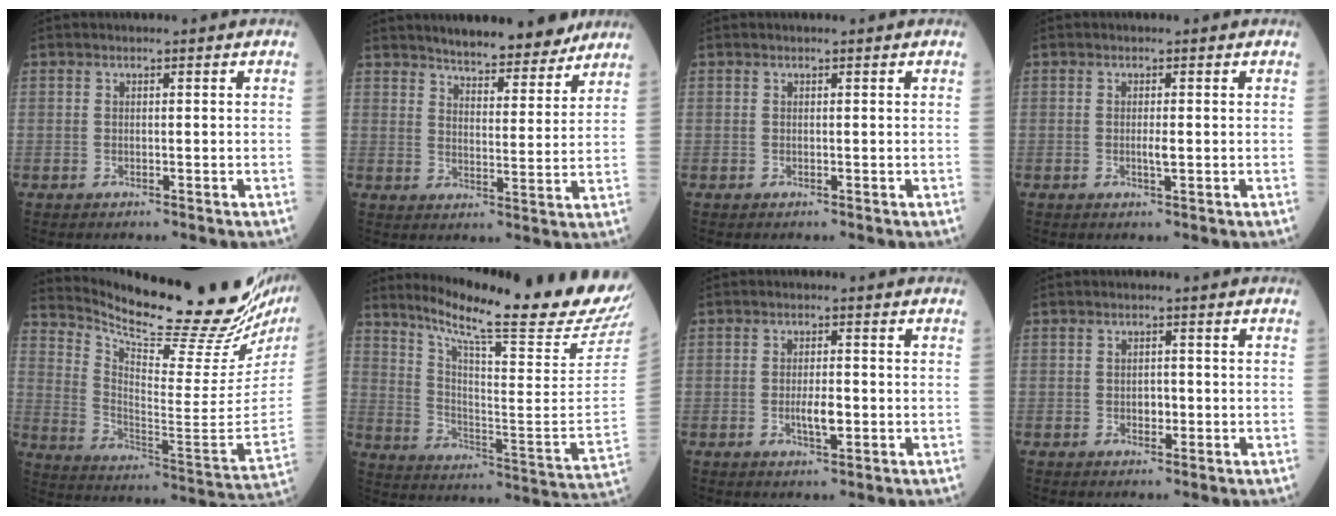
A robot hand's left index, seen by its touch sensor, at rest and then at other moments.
{"total": 12.1, "force": [10.9, 2.3, 4.8], "torque": [-0.058, -0.008, 0.146]}
{"total": 0.0}
{"total": 1.3, "force": [-0.1, 0.1, 1.3], "torque": [-0.027, -0.002, -0.001]}
{"total": 25.4, "force": [23.1, 1.2, 10.4], "torque": [-0.183, -0.113, 0.323]}
{"total": 24.1, "force": [21.2, -1.4, 11.3], "torque": [-0.194, -0.107, 0.297]}
{"total": 3.4, "force": [-0.7, 0.9, 3.2], "torque": [-0.062, -0.001, -0.010]}
{"total": 1.6, "force": [-0.3, 1.0, 1.2], "torque": [-0.018, 0.003, -0.003]}